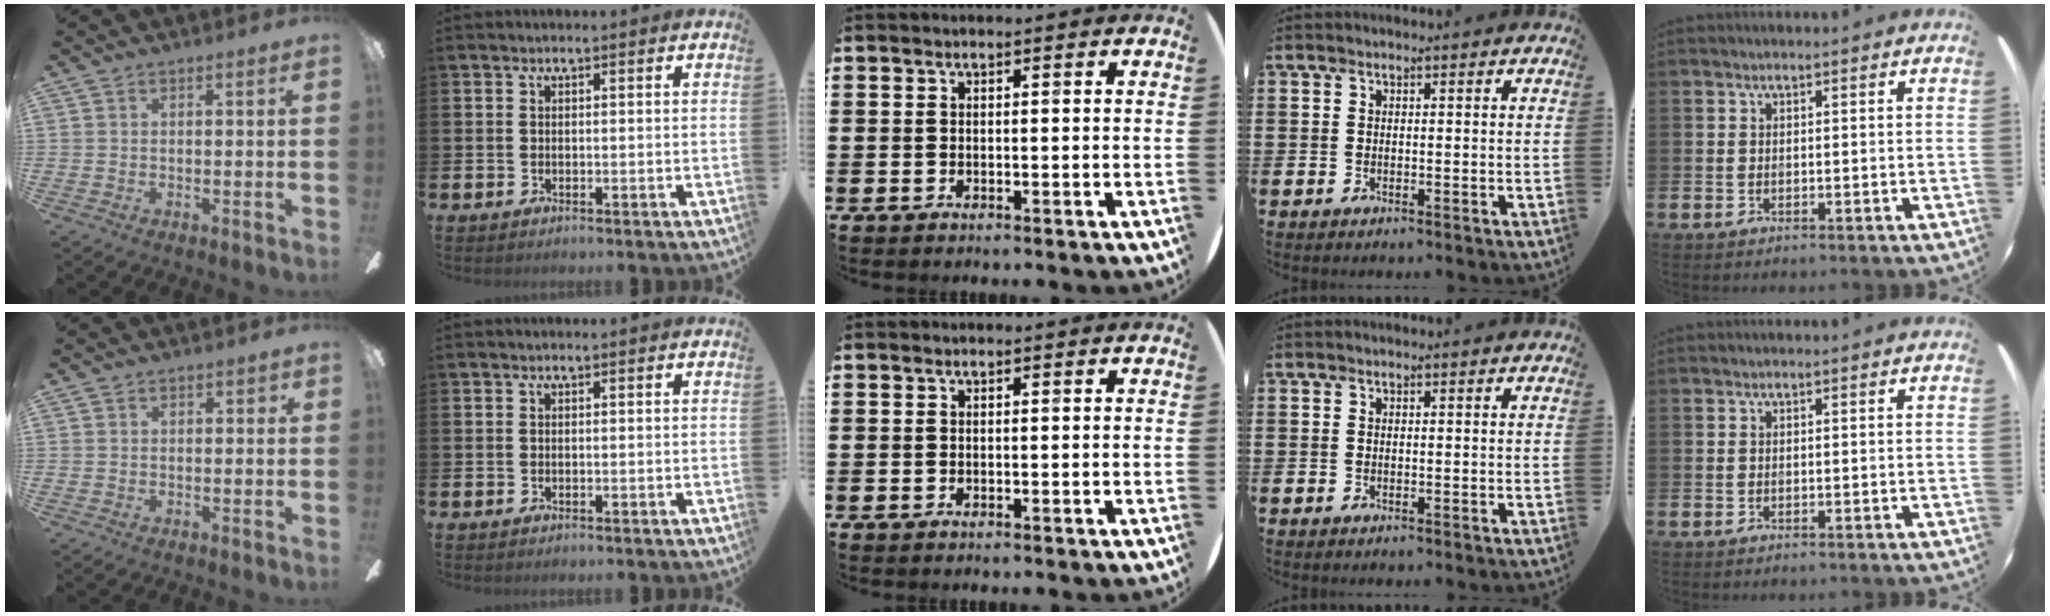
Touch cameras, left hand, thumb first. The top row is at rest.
{"thumb": {"total": 1.1, "force": [-0.4, 0.9, 0.5], "torque": [-0.002, 0.004, -0.010]}}